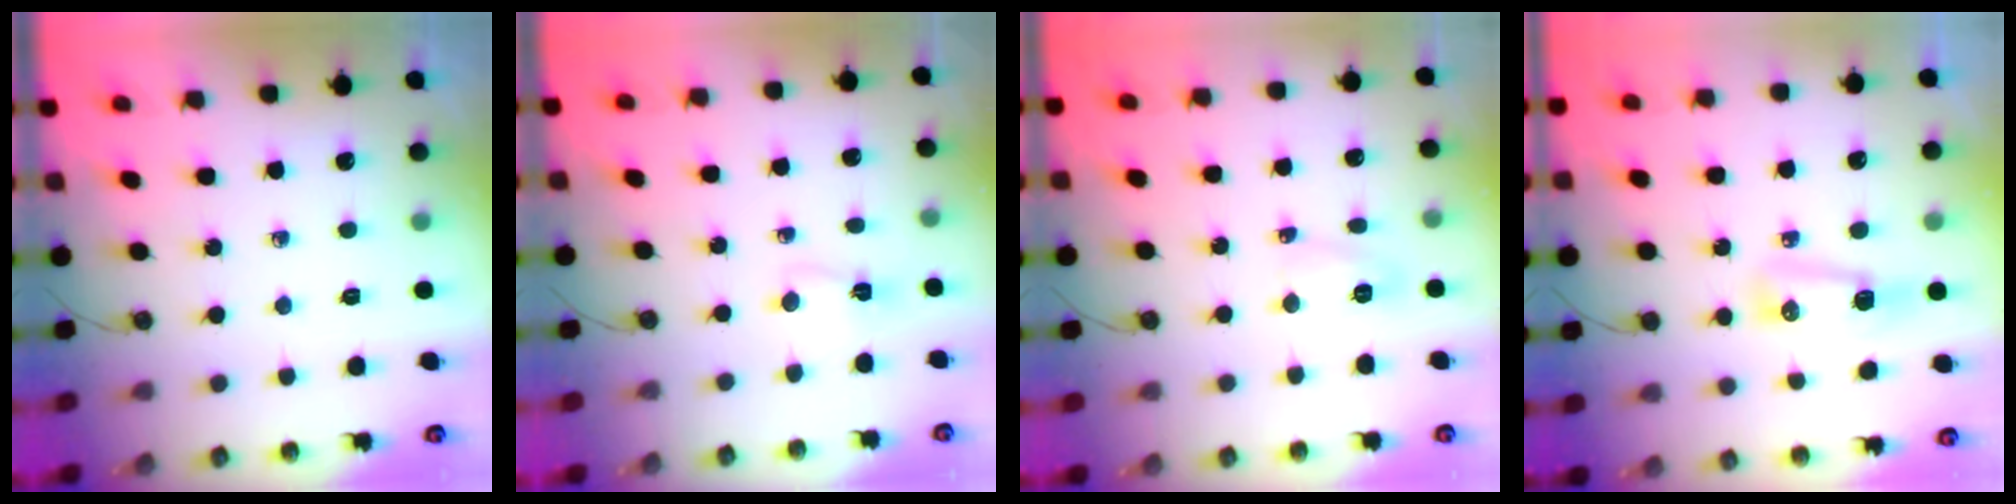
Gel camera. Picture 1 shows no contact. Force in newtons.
{"total": 2.1, "press": 2.1, "slide": 0.4}
{"total": 5.0, "press": 5.0, "slide": 0.6}
{"total": 7.9, "press": 7.7, "slide": 1.8}